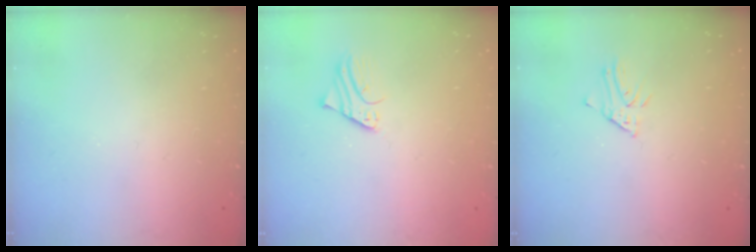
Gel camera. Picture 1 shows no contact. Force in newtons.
{"total": 1.9, "press": 1.9, "slide": 0.1}
{"total": 3.6, "press": 3.6, "slide": 0.3}